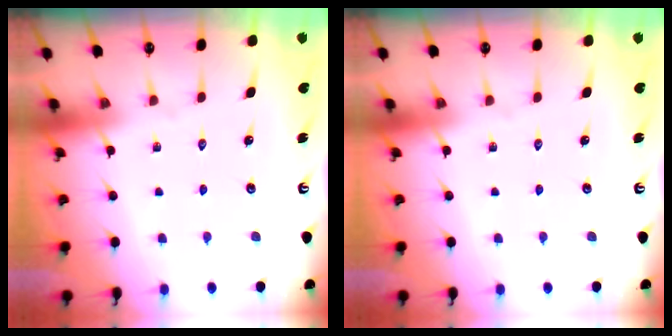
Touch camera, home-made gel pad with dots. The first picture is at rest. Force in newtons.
{"total": 0.0}